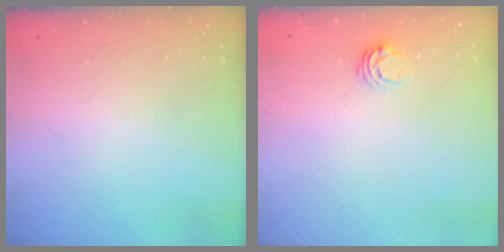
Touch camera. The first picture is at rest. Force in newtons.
{"total": 4.4, "press": 4.3, "slide": 0.6}